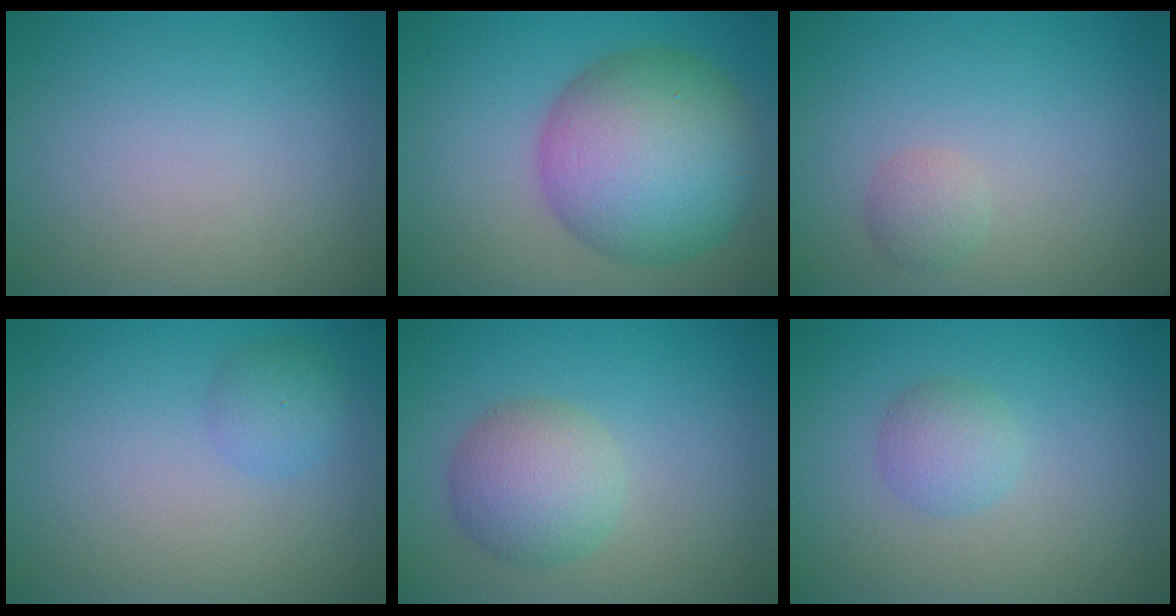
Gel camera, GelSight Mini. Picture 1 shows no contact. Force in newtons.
{"total": 11.6, "press": 11.6, "slide": 0.3}
{"total": 1.3, "press": 1.3, "slide": 0.2}
{"total": 1.9, "press": 1.9, "slide": 0.1}
{"total": 4.4, "press": 4.4, "slide": 0.0}
{"total": 2.1, "press": 2.1, "slide": 0.1}